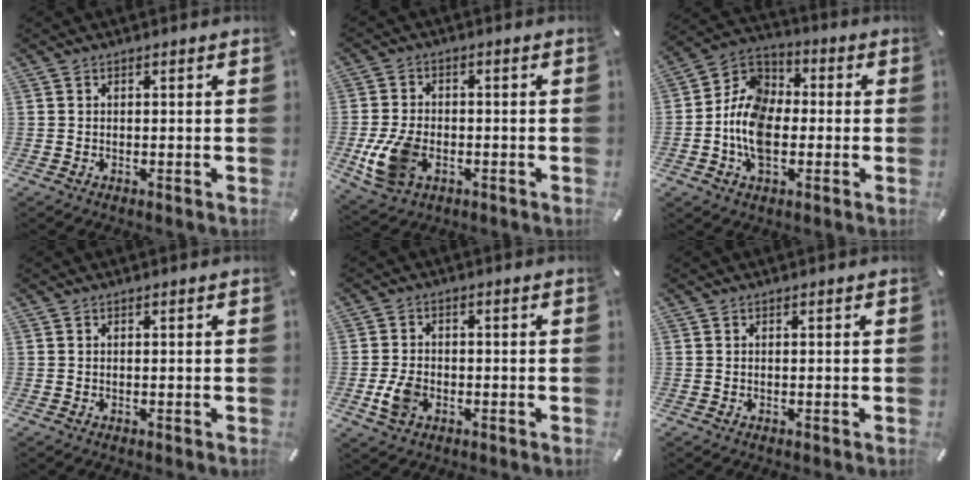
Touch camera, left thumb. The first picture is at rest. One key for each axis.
{"total": 10.1, "fx": -2.9, "fy": 7.0, "fz": 6.7, "tx": -0.155, "ty": 0.005, "tz": -0.051}
{"total": 11.8, "fx": -3.4, "fy": 8.4, "fz": 7.6, "tx": -0.185, "ty": 0.008, "tz": -0.070}
{"total": 0.0}
{"total": 5.8, "fx": -1.7, "fy": 4.2, "fz": 3.6, "tx": -0.085, "ty": 0.003, "tz": -0.032}
{"total": 0.0}